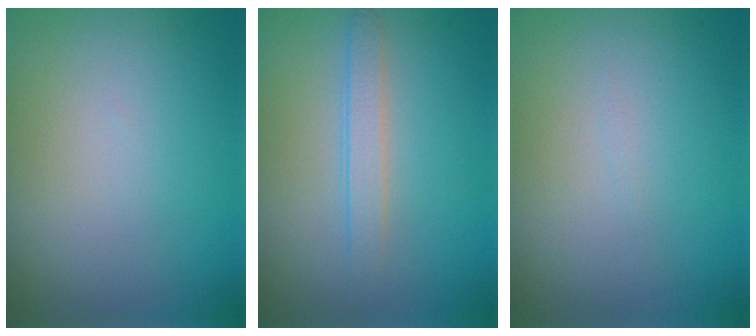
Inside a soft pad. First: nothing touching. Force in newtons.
{"total": 1.8, "press": 1.8, "slide": 0.1}
{"total": 0.0}